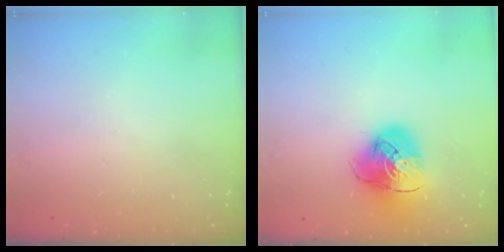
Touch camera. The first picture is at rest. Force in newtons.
{"total": 13.4, "press": 13.3, "slide": 1.7}